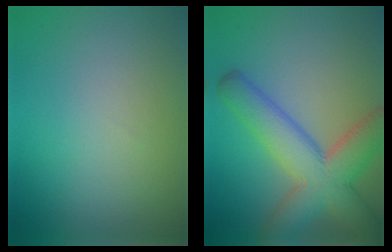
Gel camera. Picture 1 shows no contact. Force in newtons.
{"total": 8.2, "press": 8.2, "slide": 0.4}